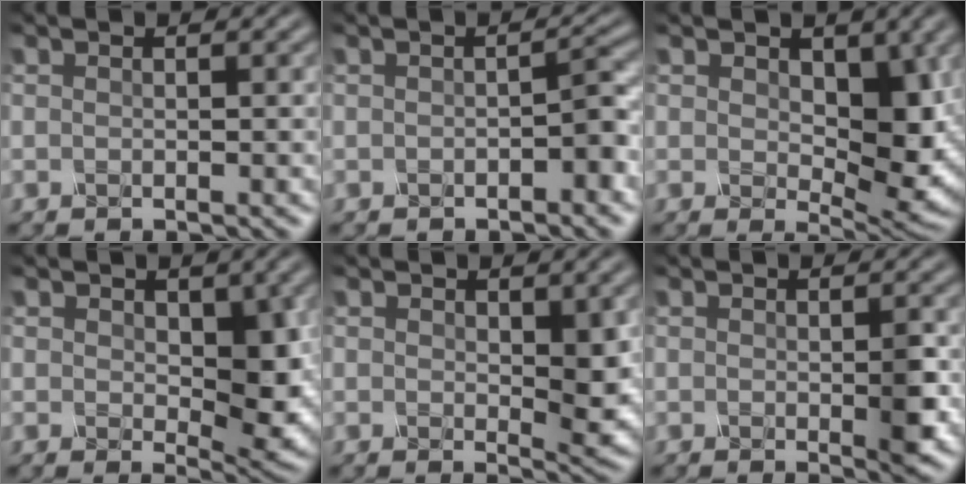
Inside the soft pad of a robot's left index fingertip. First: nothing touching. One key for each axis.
{"total": 1.5, "fx": -1.0, "fy": -0.1, "fz": 1.2, "tx": -0.031, "ty": 0.006, "tz": -0.009}
{"total": 6.5, "fx": 0.4, "fy": 3.6, "fz": 5.4, "tx": -0.094, "ty": -0.011, "tz": 0.019}
{"total": 5.4, "fx": 0.2, "fy": 2.8, "fz": 4.6, "tx": -0.079, "ty": -0.007, "tz": 0.014}
{"total": 2.9, "fx": 0.2, "fy": 1.0, "fz": 2.6, "tx": -0.057, "ty": -0.007, "tz": 0.014}
{"total": 2.1, "fx": -0.5, "fy": 0.2, "fz": 2.0, "tx": -0.051, "ty": -0.008, "tz": 0.000}